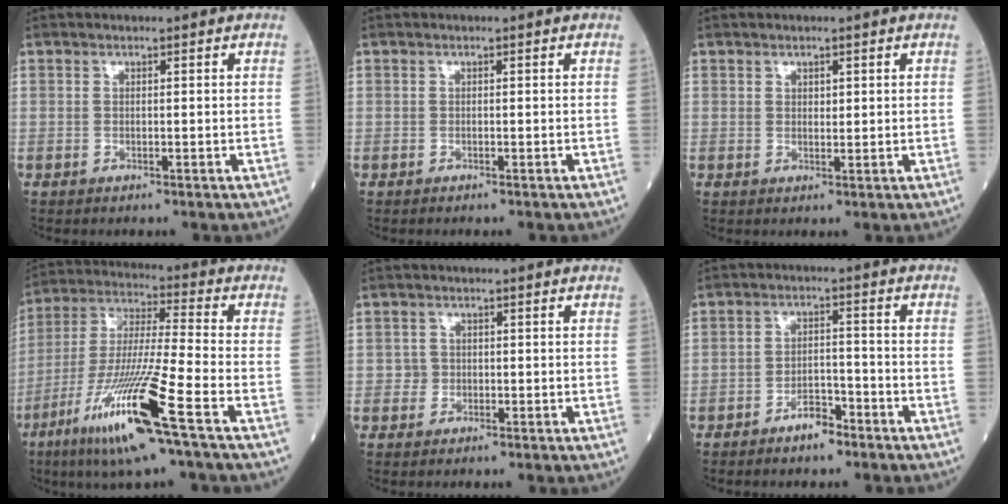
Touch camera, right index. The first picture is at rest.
{"total": 0.6, "force": [-0.5, 0.0, 0.2], "torque": [-0.008, -0.003, -0.008]}
{"total": 1.0, "force": [0.5, 0.6, 0.6], "torque": [-0.007, -0.005, 0.009]}
{"total": 17.3, "force": [-8.8, -0.4, 14.9], "torque": [-0.321, -0.039, -0.167]}
{"total": 1.2, "force": [-0.4, 1.1, 0.0], "torque": [0.005, 0.006, -0.008]}
{"total": 4.1, "force": [-3.2, 1.4, 2.2], "torque": [-0.040, 0.004, -0.055]}